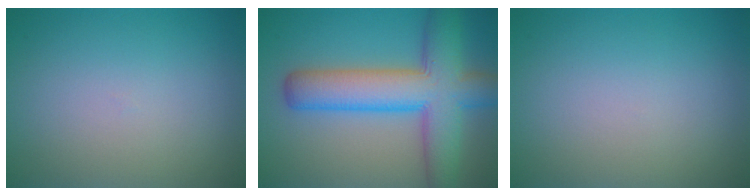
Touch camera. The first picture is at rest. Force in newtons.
{"total": 9.2, "press": 9.2, "slide": 0.2}
{"total": 0.0}